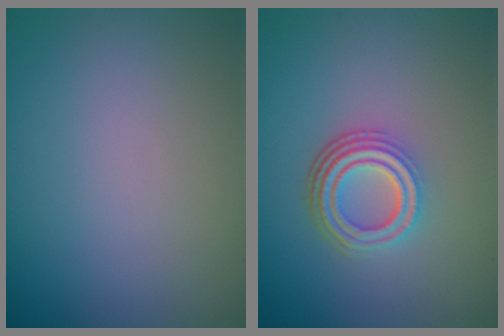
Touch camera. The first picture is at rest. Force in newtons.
{"total": 4.6, "press": 3.3, "slide": 3.2}